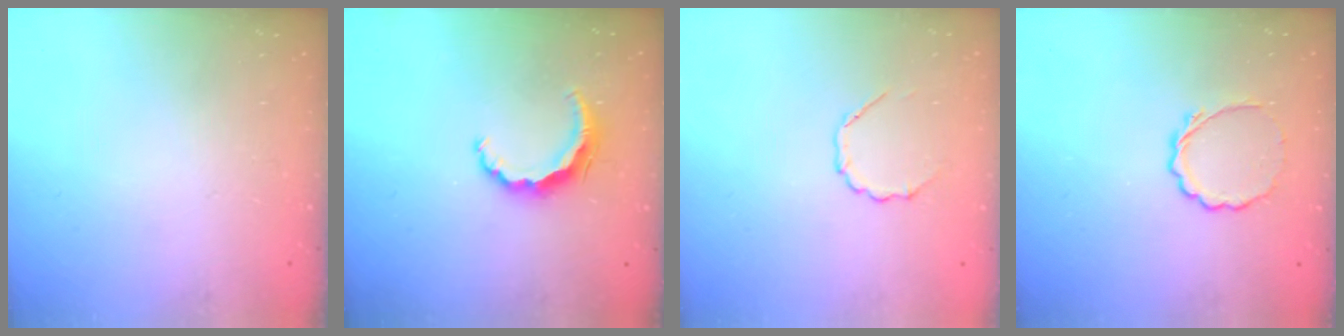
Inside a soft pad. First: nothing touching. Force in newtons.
{"total": 7.2, "press": 7.1, "slide": 0.9}
{"total": 4.6, "press": 4.3, "slide": 1.6}
{"total": 4.2, "press": 4.0, "slide": 1.3}